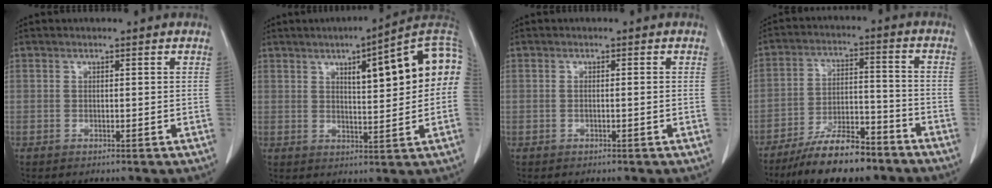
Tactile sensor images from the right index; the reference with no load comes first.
{"total": 14.9, "force": [3.1, 2.4, 14.4], "torque": [-0.199, 0.031, 0.039]}
{"total": 0.9, "force": [-0.1, 0.1, 0.9], "torque": [-0.019, 0.001, 0.001]}
{"total": 11.7, "force": [-9.4, 3.2, 6.2], "torque": [-0.103, 0.008, -0.162]}